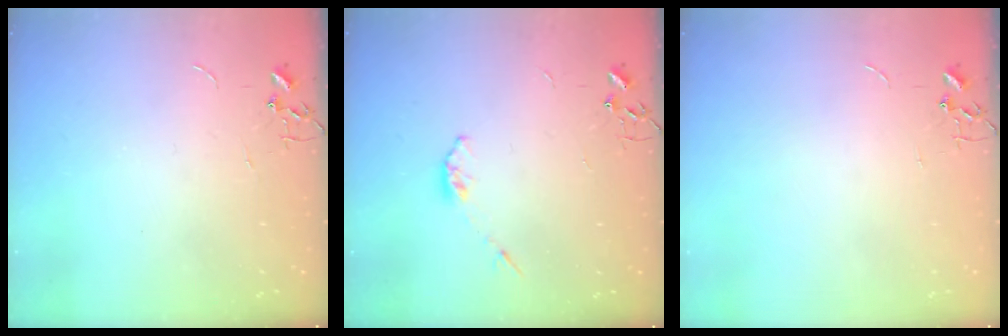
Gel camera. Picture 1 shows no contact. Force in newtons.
{"total": 3.4, "press": 3.4, "slide": 0.5}
{"total": 0.0}